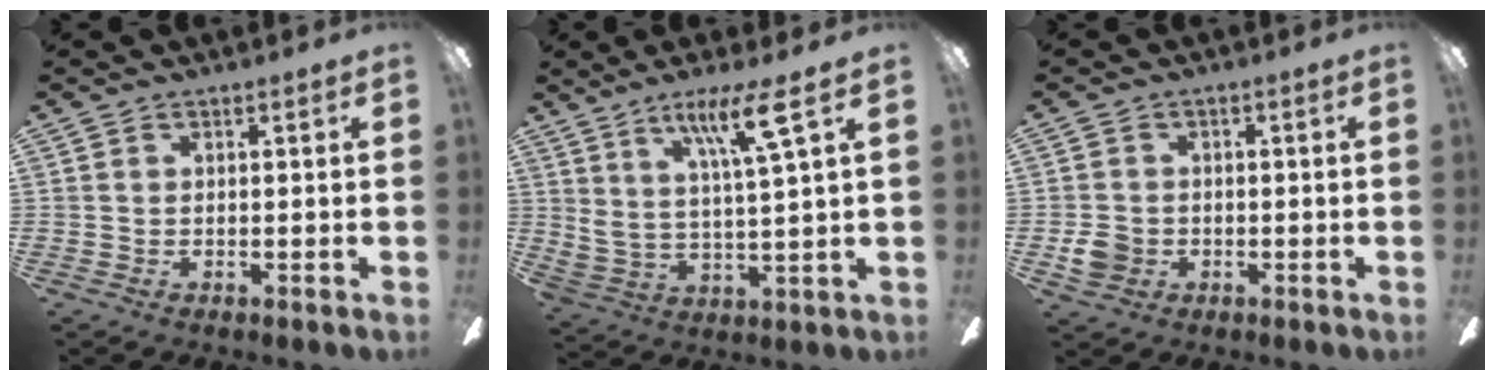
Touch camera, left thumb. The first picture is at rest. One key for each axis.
{"total": 12.3, "fx": 7.5, "fy": 1.9, "fz": 9.5, "tx": -0.172, "ty": -0.028, "tz": 0.125}
{"total": 4.7, "fx": -1.1, "fy": 4.1, "fz": 1.9, "tx": -0.022, "ty": 0.004, "tz": -0.021}